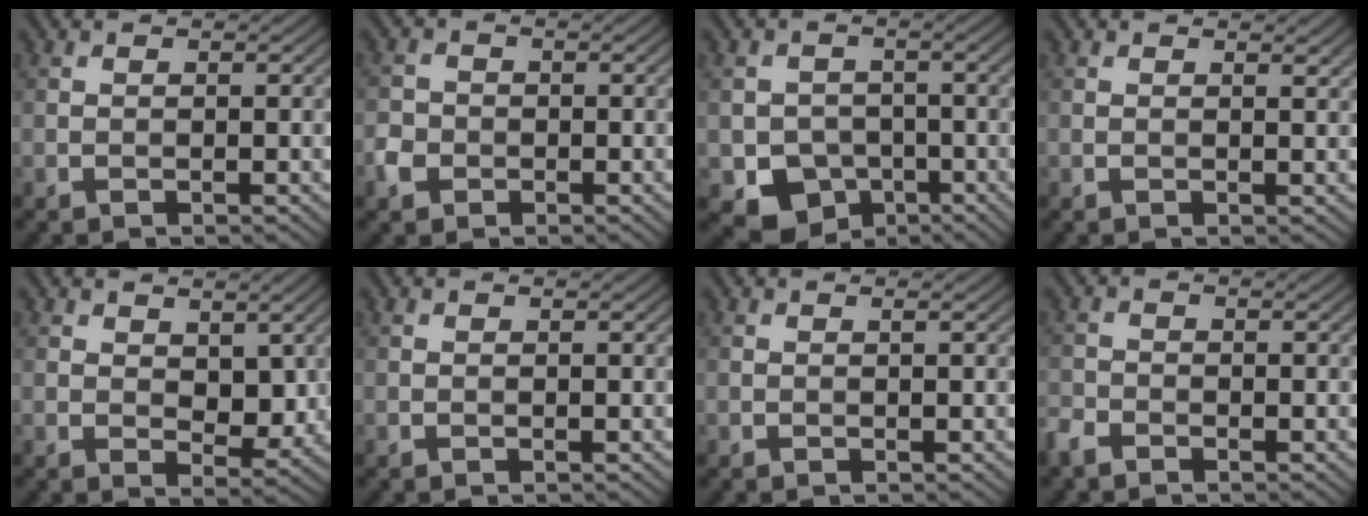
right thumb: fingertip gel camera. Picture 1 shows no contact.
{"total": 2.5, "force": [-1.2, 2.1, 0.8], "torque": [-0.018, 0.000, -0.027]}
{"total": 6.3, "force": [-2.8, 5.1, 2.3], "torque": [-0.041, -0.015, -0.052]}
{"total": 0.9, "force": [0.8, 0.2, 0.5], "torque": [-0.008, -0.004, 0.012]}
{"total": 4.2, "force": [1.4, 2.7, 3.0], "torque": [-0.051, -0.009, 0.024]}
{"total": 0.0}
{"total": 0.0}
{"total": 2.4, "force": [-2.0, 1.0, 0.8], "torque": [-0.022, -0.005, -0.053]}